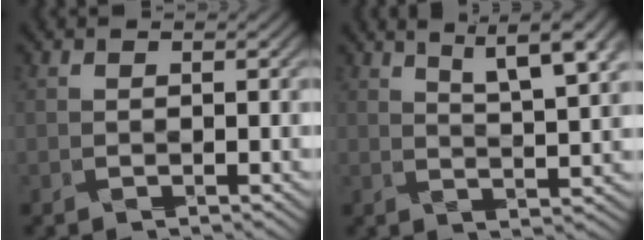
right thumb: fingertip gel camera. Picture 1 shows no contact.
{"total": 6.8, "force": [4.7, 0.6, 4.9], "torque": [-0.086, 0.010, 0.079]}